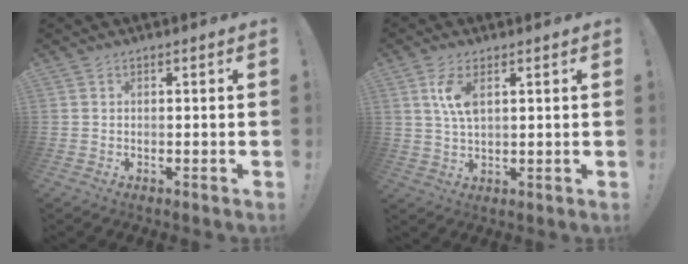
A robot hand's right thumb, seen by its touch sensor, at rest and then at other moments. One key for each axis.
{"total": 6.7, "fx": 2.4, "fy": 2.8, "fz": 5.6, "tx": -0.108, "ty": -0.003, "tz": 0.039}